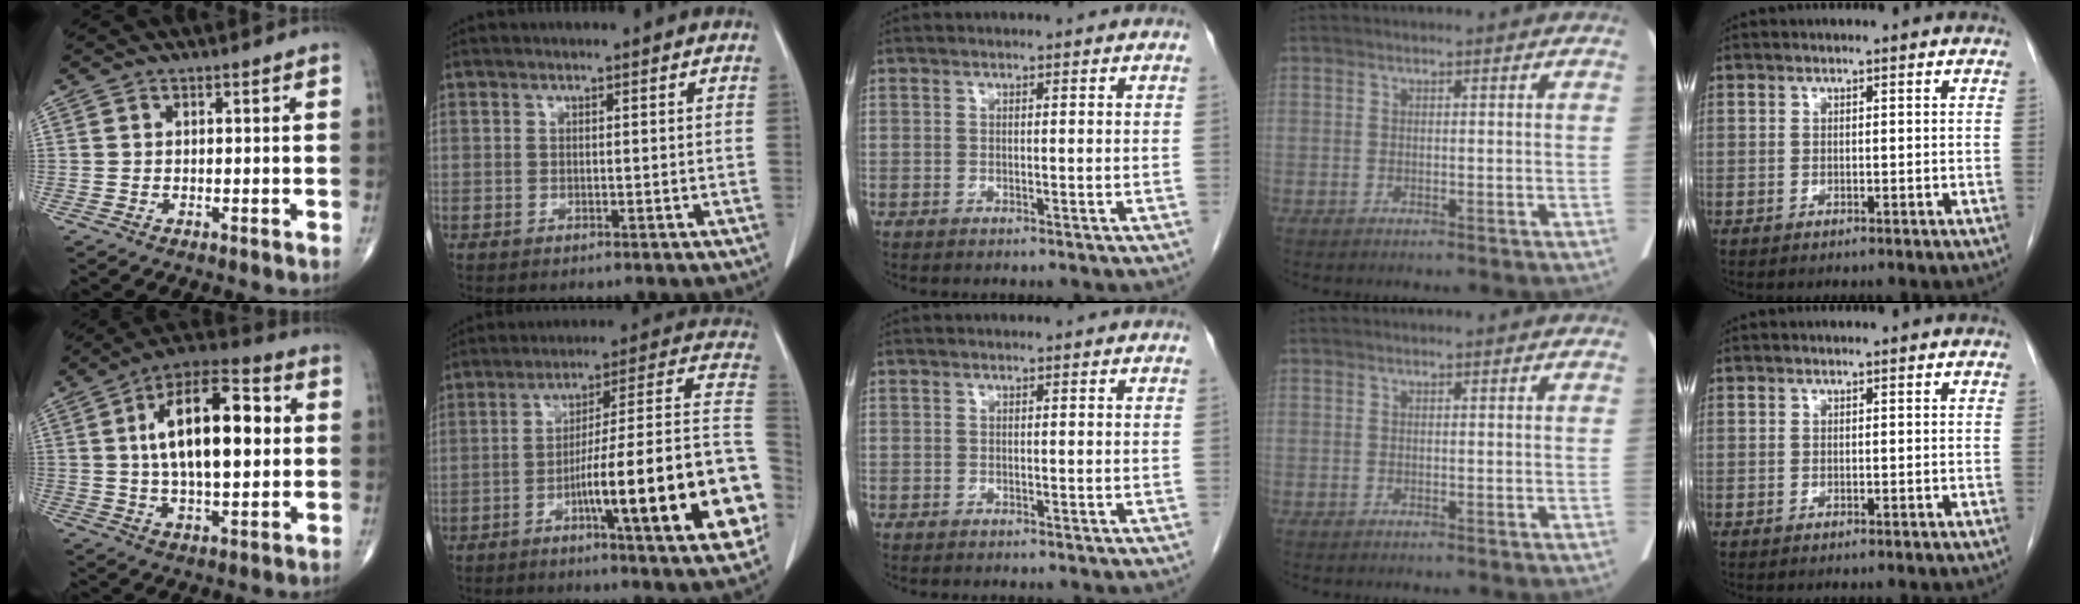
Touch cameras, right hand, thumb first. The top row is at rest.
{"thumb": {"total": 19.4, "force": [2.9, 8.7, 17.1], "torque": [-0.265, 0.017, 0.041]}, "index": {"total": 22.6, "force": [-7.3, 1.2, 21.4], "torque": [-0.231, 0.015, -0.105]}}